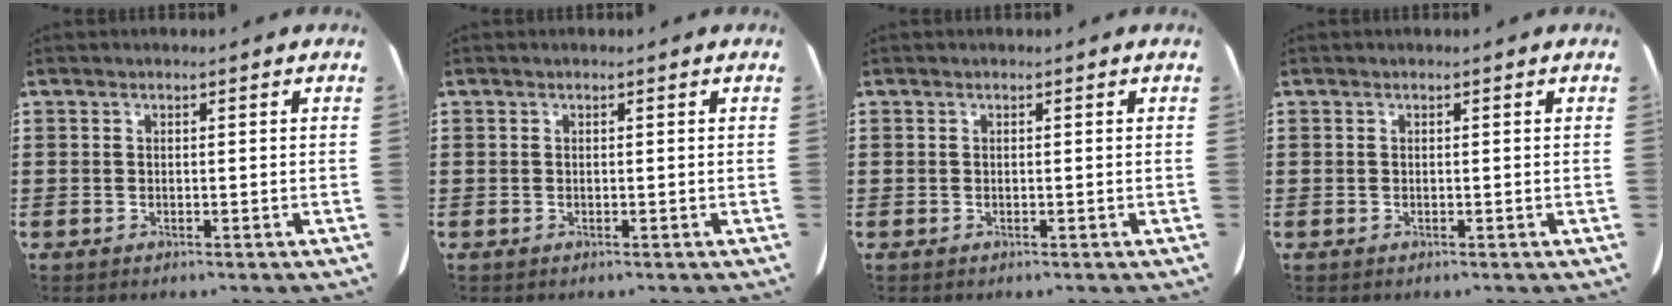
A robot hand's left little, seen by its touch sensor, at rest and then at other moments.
{"total": 0.0}
{"total": 0.0}
{"total": 0.0}